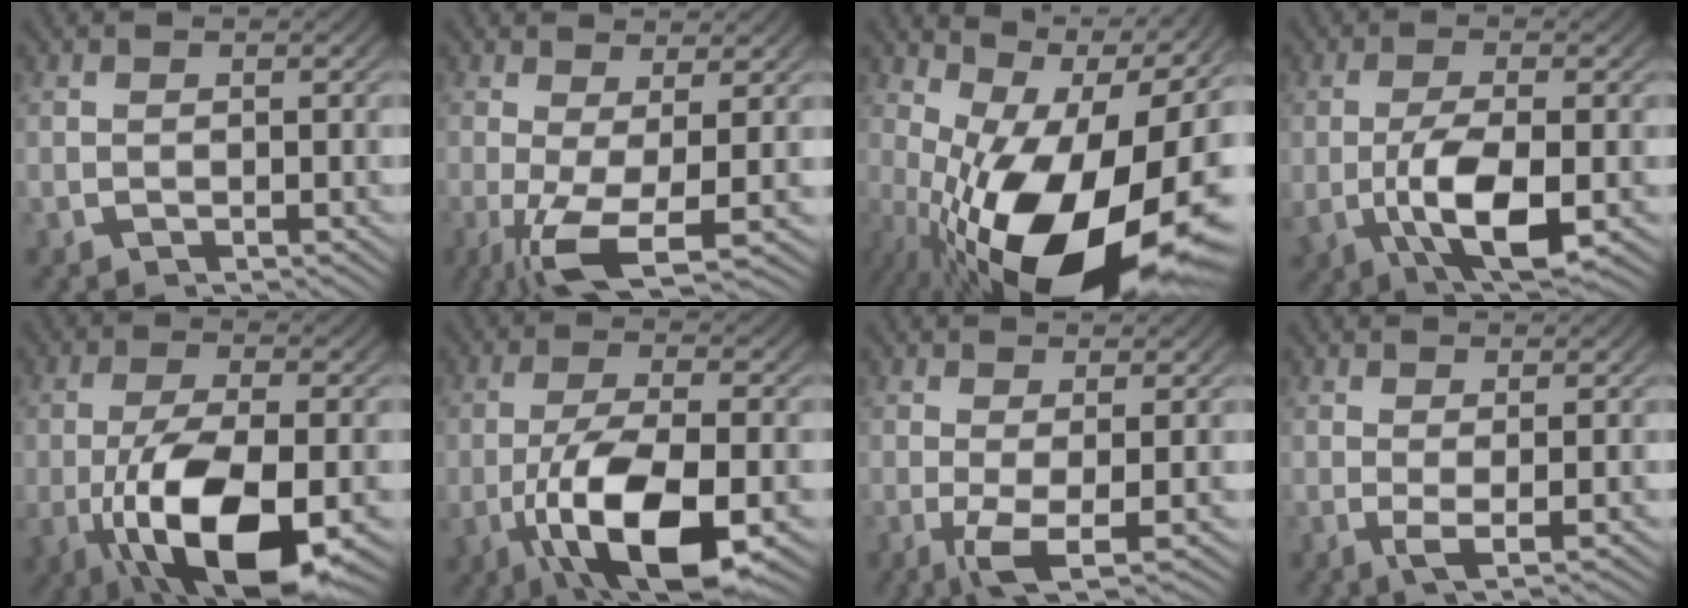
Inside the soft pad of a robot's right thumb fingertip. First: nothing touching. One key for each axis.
{"total": 6.7, "fx": -1.6, "fy": 2.8, "fz": 5.9, "tx": -0.126, "ty": -0.033, "tz": -0.011}
{"total": 19.5, "fx": -2.9, "fy": 10.6, "fz": 16.1, "tx": -0.268, "ty": -0.079, "tz": 0.000}
{"total": 7.4, "fx": -1.1, "fy": 3.5, "fz": 6.4, "tx": -0.136, "ty": -0.023, "tz": -0.006}
{"total": 13.3, "fx": -3.4, "fy": 6.9, "fz": 10.9, "tx": -0.217, "ty": -0.049, "tz": -0.028}
{"total": 11.5, "fx": -2.7, "fy": 5.7, "fz": 9.6, "tx": -0.197, "ty": -0.040, "tz": -0.022}
{"total": 4.1, "fx": -0.8, "fy": 1.8, "fz": 3.6, "tx": -0.076, "ty": -0.027, "tz": -0.006}
{"total": 2.1, "fx": 0.5, "fy": 0.6, "fz": 1.9, "tx": -0.037, "ty": -0.008, "tz": 0.009}